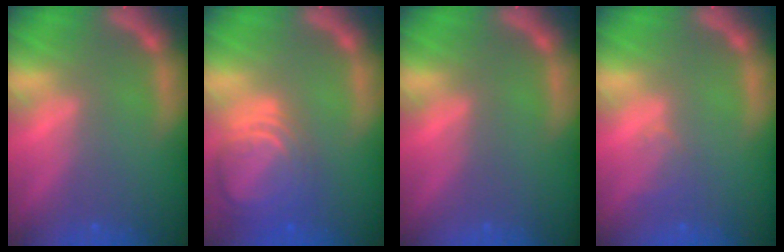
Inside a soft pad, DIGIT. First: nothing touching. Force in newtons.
{"total": 8.0}
{"total": 0.0}
{"total": 1.5}